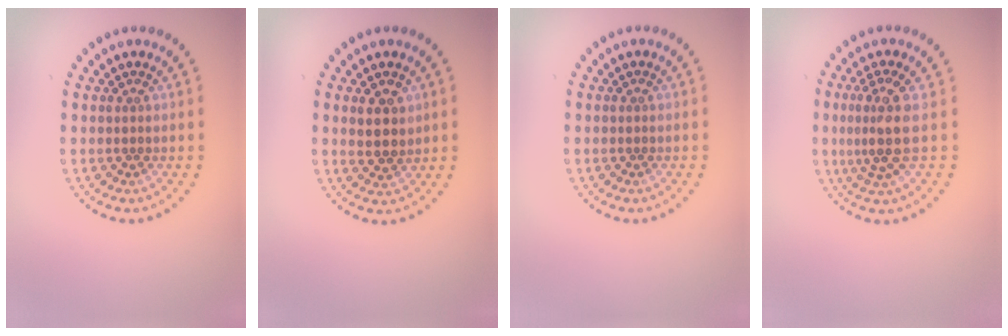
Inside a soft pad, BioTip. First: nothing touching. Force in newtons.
{"total": 2.8, "press": 2.7, "slide": 0.9}
{"total": 0.0}
{"total": 3.2, "press": 2.4, "slide": 2.1}